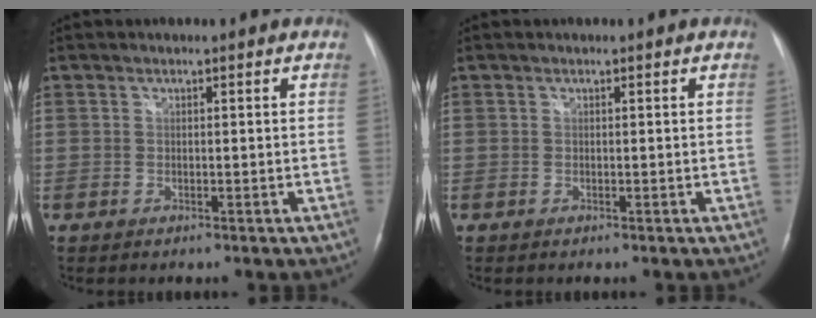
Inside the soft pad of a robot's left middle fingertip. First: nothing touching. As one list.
[{"total": 0.0}]